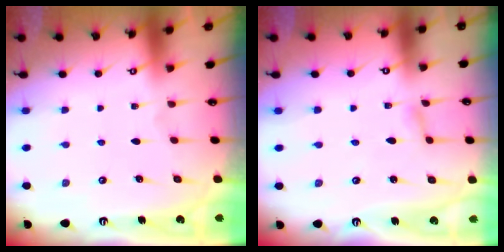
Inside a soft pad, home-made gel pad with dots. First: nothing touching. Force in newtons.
{"total": 1.6, "press": 1.6, "slide": 0.2}